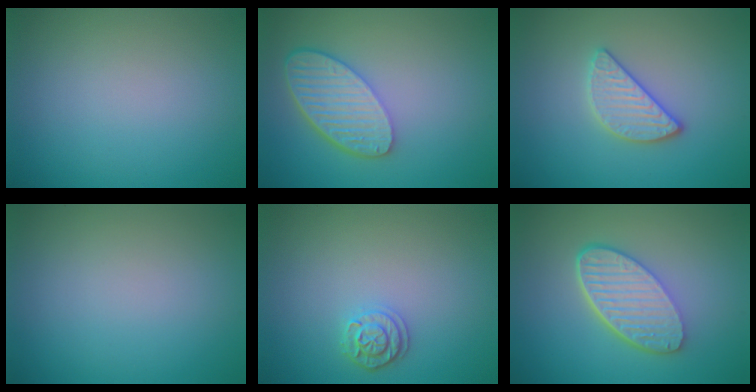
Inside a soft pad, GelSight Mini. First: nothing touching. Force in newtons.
{"total": 5.8, "press": 4.5, "slide": 3.6}
{"total": 3.0, "press": 2.8, "slide": 1.1}
{"total": 0.0}
{"total": 2.0, "press": 1.9, "slide": 0.5}
{"total": 6.0, "press": 4.4, "slide": 4.1}